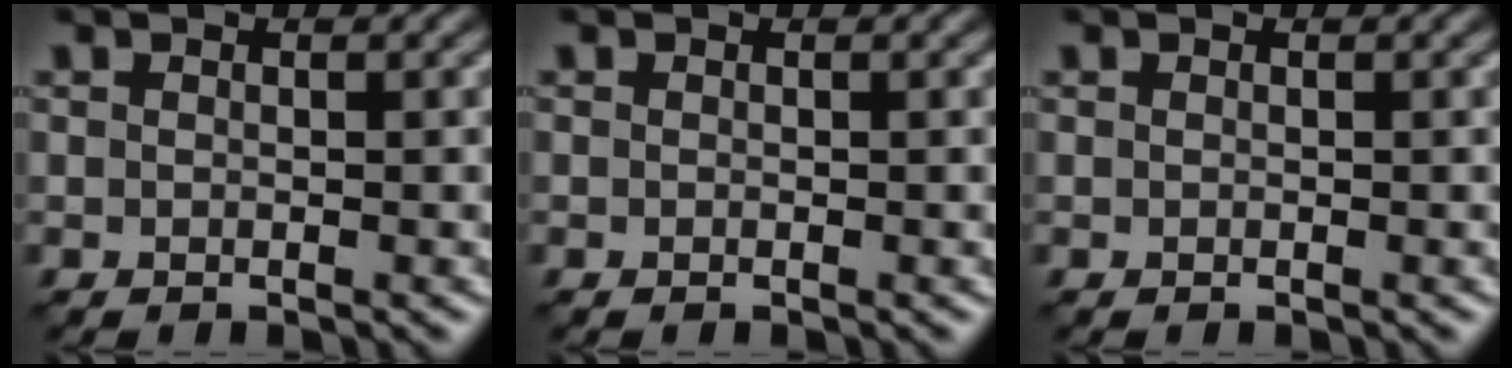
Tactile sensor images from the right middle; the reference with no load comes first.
{"total": 0.0}
{"total": 0.0}